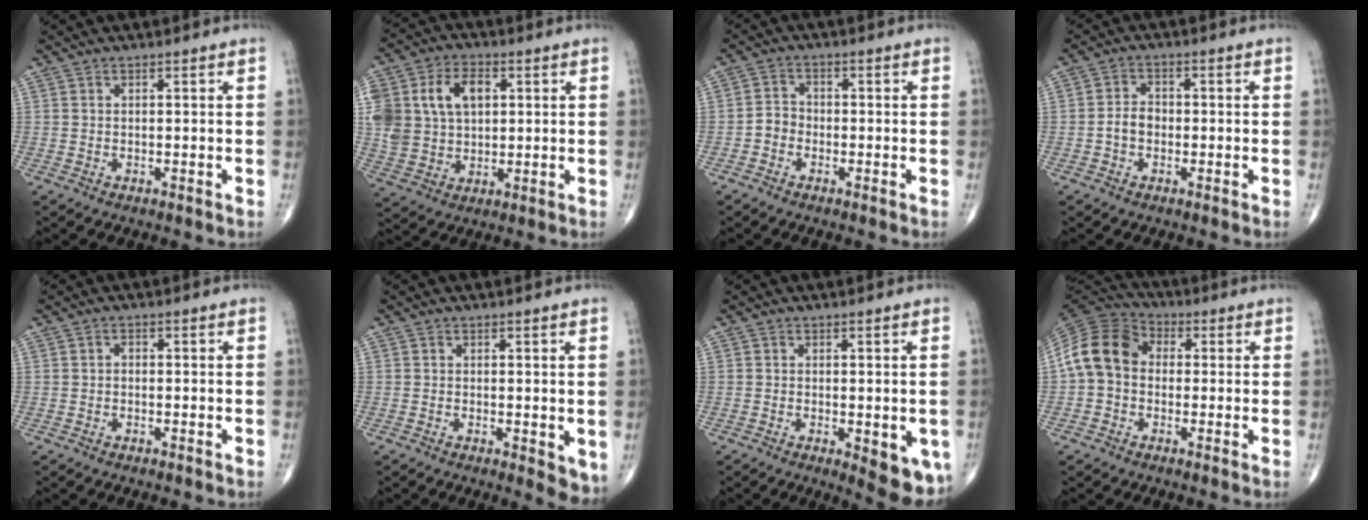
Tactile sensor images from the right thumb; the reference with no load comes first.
{"total": 15.4, "force": [3.5, 11.0, 10.1], "torque": [-0.197, 0.009, 0.069]}
{"total": 3.2, "force": [-1.4, 2.6, 1.2], "torque": [-0.011, 0.014, -0.034]}
{"total": 3.7, "force": [-0.9, 2.8, 2.3], "torque": [-0.034, 0.016, -0.023]}
{"total": 0.8, "force": [-0.3, 0.6, 0.5], "torque": [-0.001, 0.003, -0.009]}
{"total": 4.2, "force": [-0.4, 1.7, 3.8], "torque": [-0.044, -0.011, -0.005]}
{"total": 8.1, "force": [-2.4, 3.0, 7.1], "torque": [-0.079, -0.014, -0.027]}
{"total": 11.5, "force": [0.1, 9.2, 7.0], "torque": [-0.124, 0.035, -0.013]}